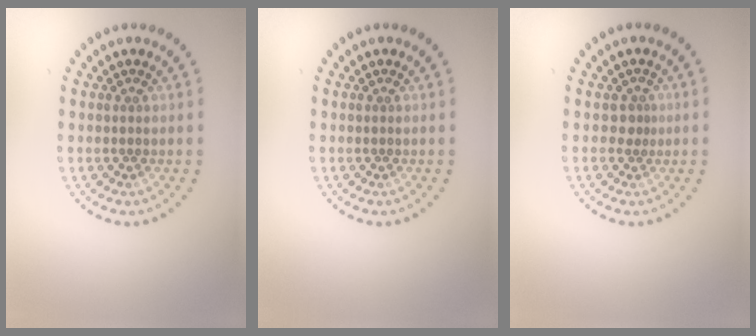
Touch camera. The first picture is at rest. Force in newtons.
{"total": 0.0}
{"total": 0.8, "press": 0.4, "slide": 0.7}